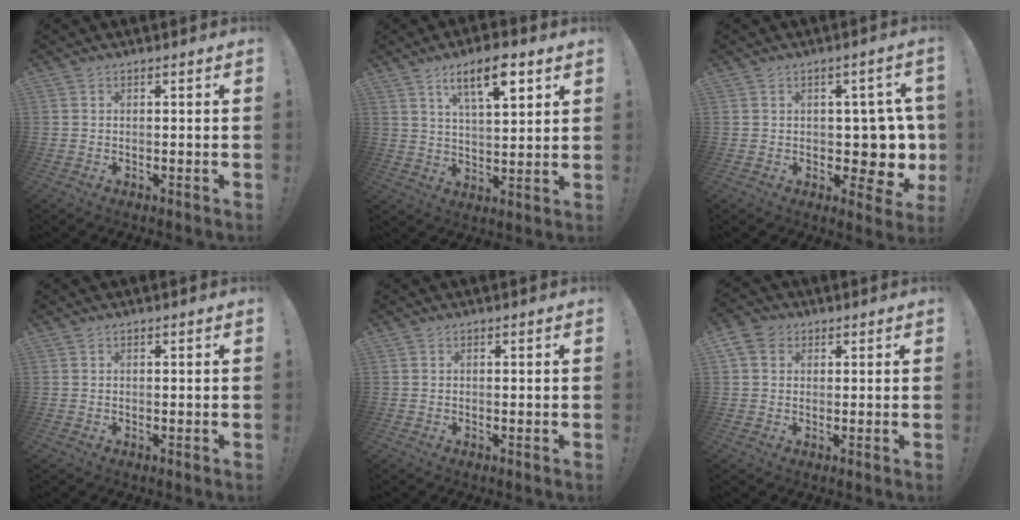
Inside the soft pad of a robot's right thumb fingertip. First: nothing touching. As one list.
[{"total": 11.3, "force": [6.2, 3.5, 8.8], "torque": [-0.142, -0.018, 0.103]}, {"total": 7.1, "force": [0.9, 5.5, 4.4], "torque": [-0.046, -0.012, 0.025]}, {"total": 0.0}, {"total": 0.0}, {"total": 5.9, "force": [2.3, 4.7, 2.6], "torque": [-0.042, 0.000, 0.048]}]